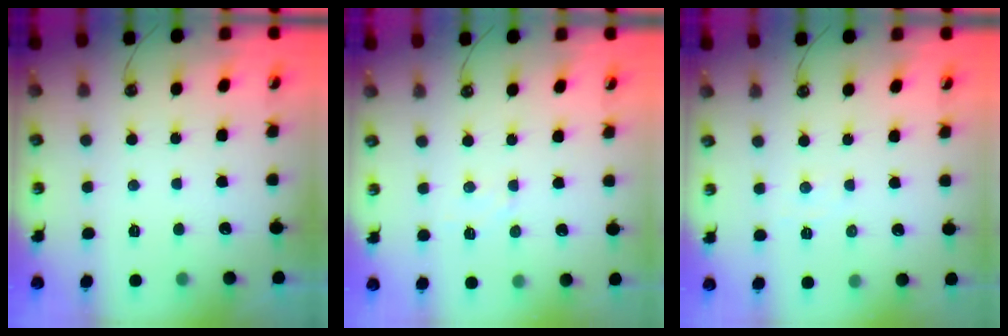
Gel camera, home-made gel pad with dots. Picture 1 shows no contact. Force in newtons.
{"total": 4.6, "press": 4.5, "slide": 0.6}
{"total": 3.3, "press": 3.2, "slide": 0.5}